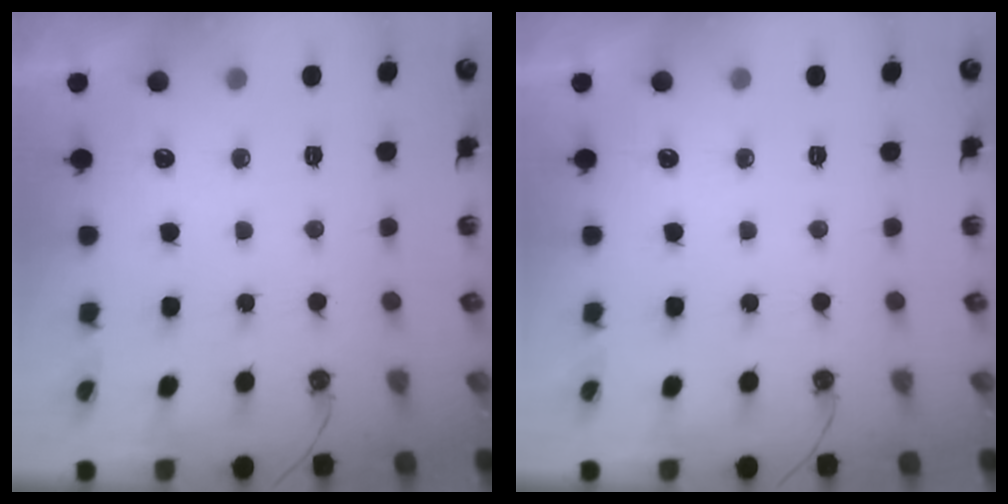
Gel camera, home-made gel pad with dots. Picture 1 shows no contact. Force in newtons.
{"total": 0.0}